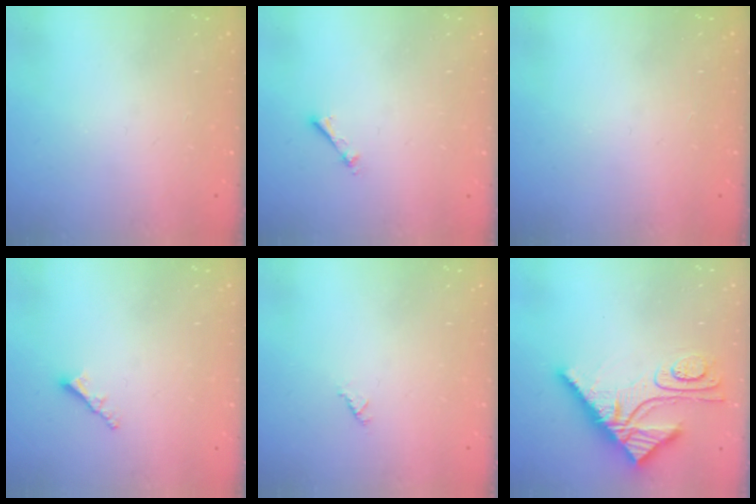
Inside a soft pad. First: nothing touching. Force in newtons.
{"total": 2.7, "press": 2.7, "slide": 0.4}
{"total": 0.0}
{"total": 2.5, "press": 2.5, "slide": 0.3}
{"total": 0.6, "press": 0.6, "slide": 0.2}
{"total": 14.1, "press": 14.1, "slide": 0.9}